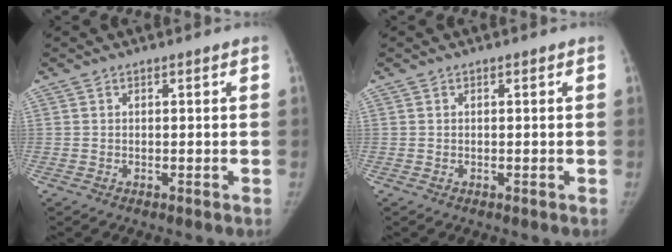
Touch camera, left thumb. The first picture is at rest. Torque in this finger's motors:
{"motor_torque": [0.01, 0.03, -0.05, -0.26, 0.00]}